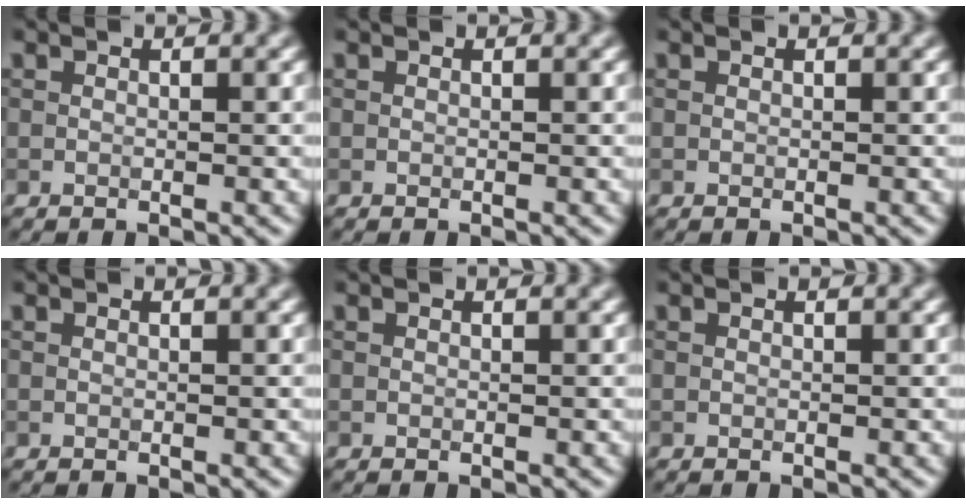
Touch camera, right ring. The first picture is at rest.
{"total": 0.0}
{"total": 0.0}
{"total": 0.0}
{"total": 0.0}
{"total": 0.0}